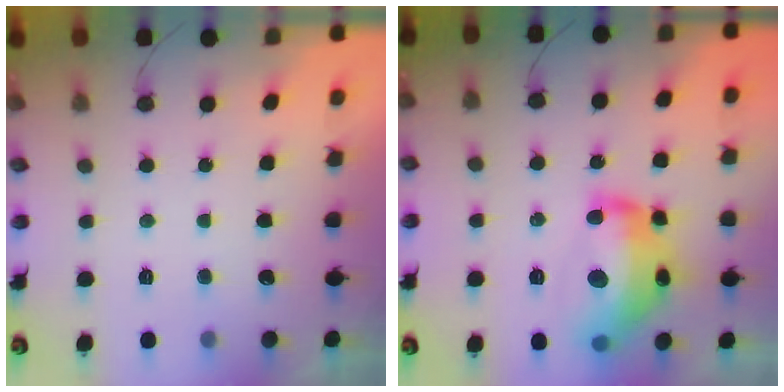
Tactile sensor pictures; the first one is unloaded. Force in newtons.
{"total": 19.1, "press": 19.0, "slide": 1.4}